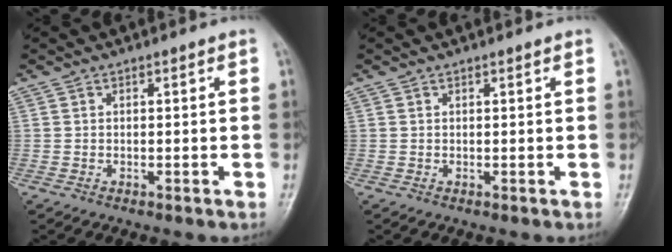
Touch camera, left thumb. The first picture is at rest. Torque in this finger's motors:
{"motor_torque": [-0.06, 0.24, -0.19, -0.04, 0.01]}